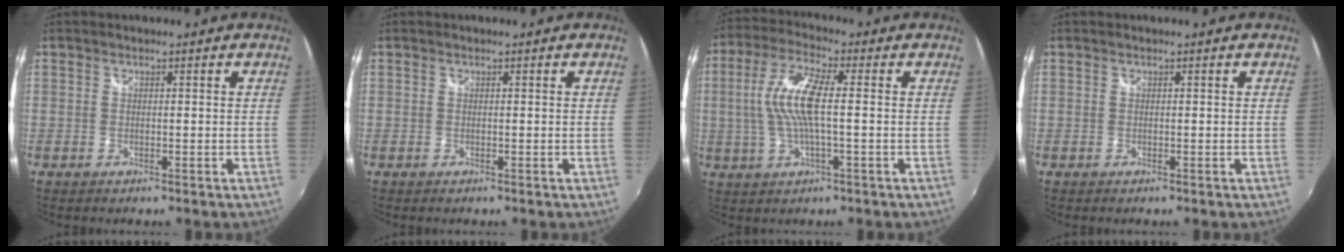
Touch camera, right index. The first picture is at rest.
{"total": 0.0}
{"total": 10.1, "force": [0.2, 2.2, 9.8], "torque": [-0.196, 0.004, 0.005]}
{"total": 0.0}